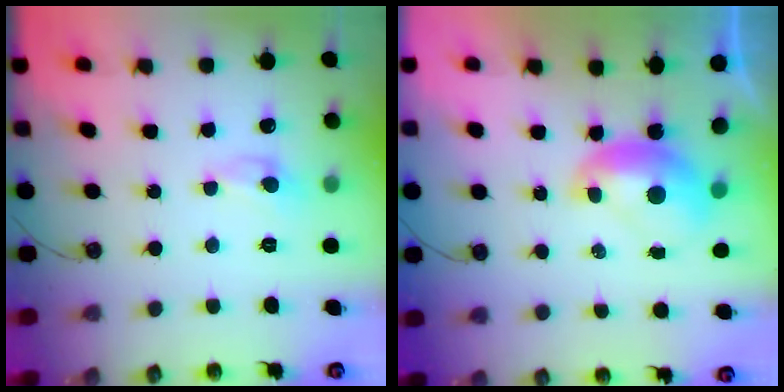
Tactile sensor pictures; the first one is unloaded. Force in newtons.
{"total": 1.4, "press": 1.4, "slide": 0.3}